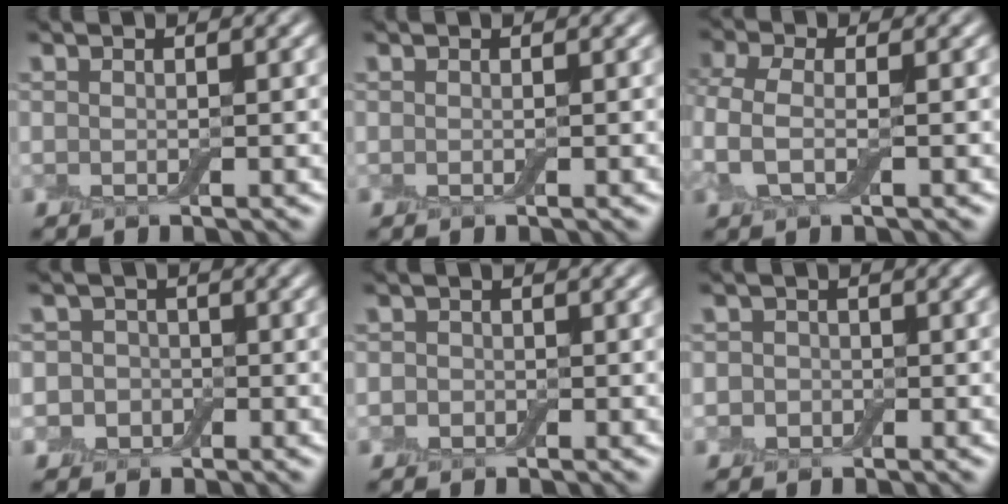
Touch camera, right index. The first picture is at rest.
{"total": 0.0}
{"total": 3.2, "force": [-0.2, 1.6, 2.8], "torque": [-0.074, 0.006, -0.013]}
{"total": 3.1, "force": [-0.4, 2.8, 1.1], "torque": [0.007, 0.006, -0.034]}
{"total": 1.1, "force": [-0.1, 1.1, 0.3], "torque": [0.007, -0.004, -0.013]}
{"total": 1.8, "force": [-0.1, 1.7, 0.6], "torque": [0.007, 0.003, -0.017]}